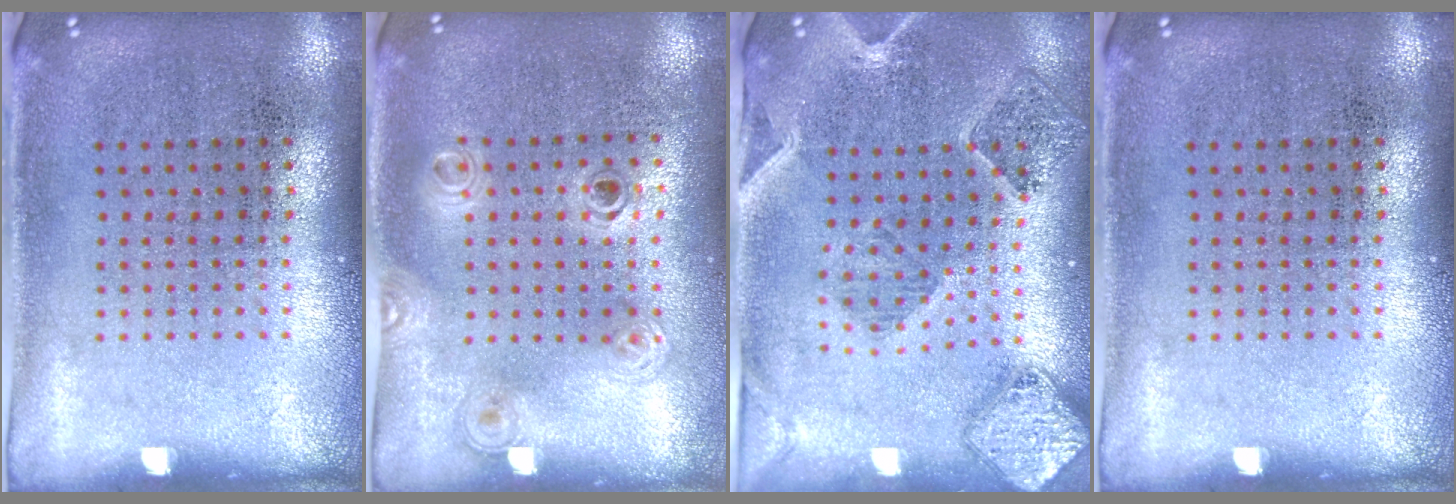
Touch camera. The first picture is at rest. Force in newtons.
{"total": 1.2, "press": 1.0, "slide": 0.6}
{"total": 1.6, "press": 1.6, "slide": 0.3}
{"total": 0.0}